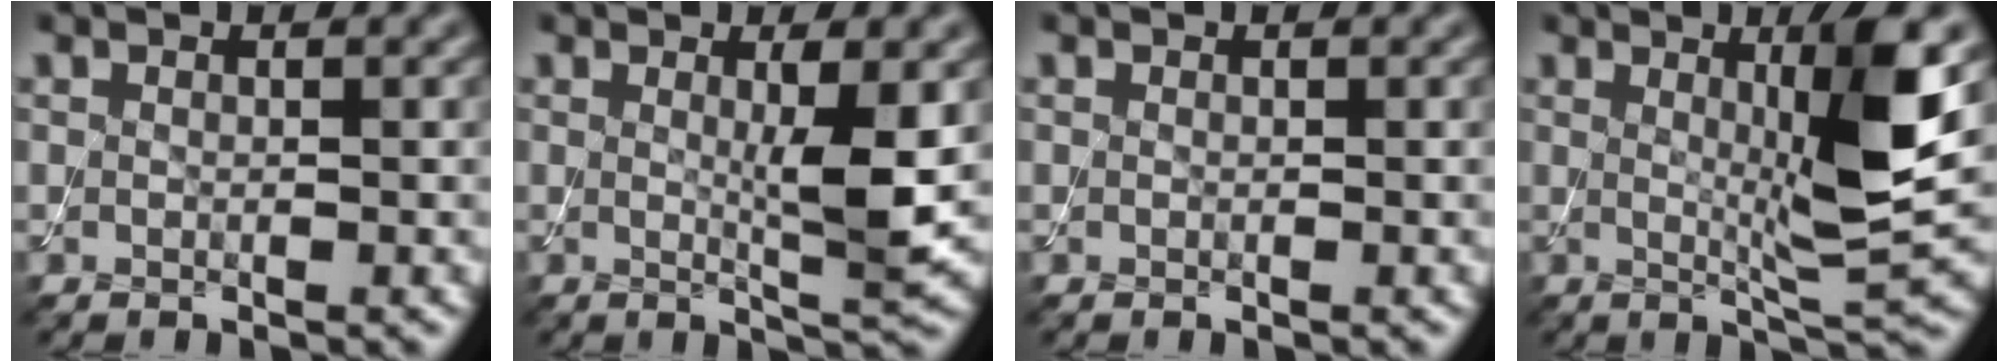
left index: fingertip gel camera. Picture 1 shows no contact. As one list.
[{"total": 3.9, "force": [0.6, 0.5, 3.8], "torque": [-0.060, -0.012, 0.010]}, {"total": 0.0}, {"total": 7.2, "force": [1.6, 0.9, 6.9], "torque": [-0.102, -0.011, 0.031]}]